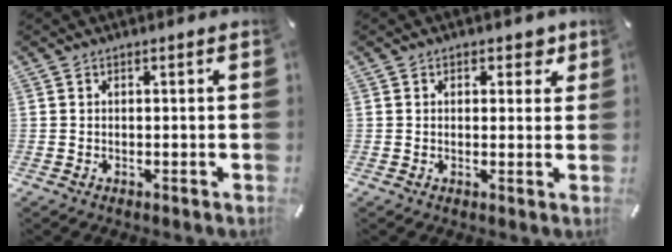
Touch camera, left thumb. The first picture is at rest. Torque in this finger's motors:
{"motor_torque": [-0.13, -0.08, -0.05, 0.27, 0.01]}